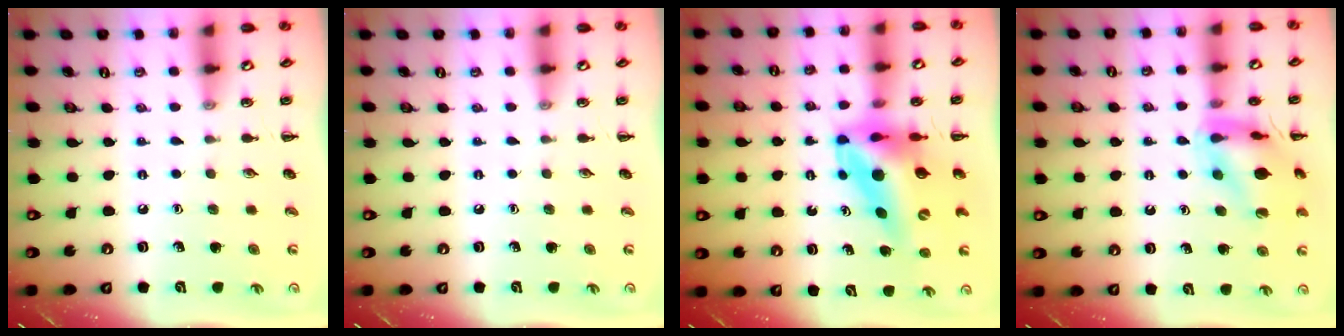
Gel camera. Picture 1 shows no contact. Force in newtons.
{"total": 0.0}
{"total": 12.3, "press": 11.8, "slide": 3.6}
{"total": 14.4, "press": 14.3, "slide": 1.0}